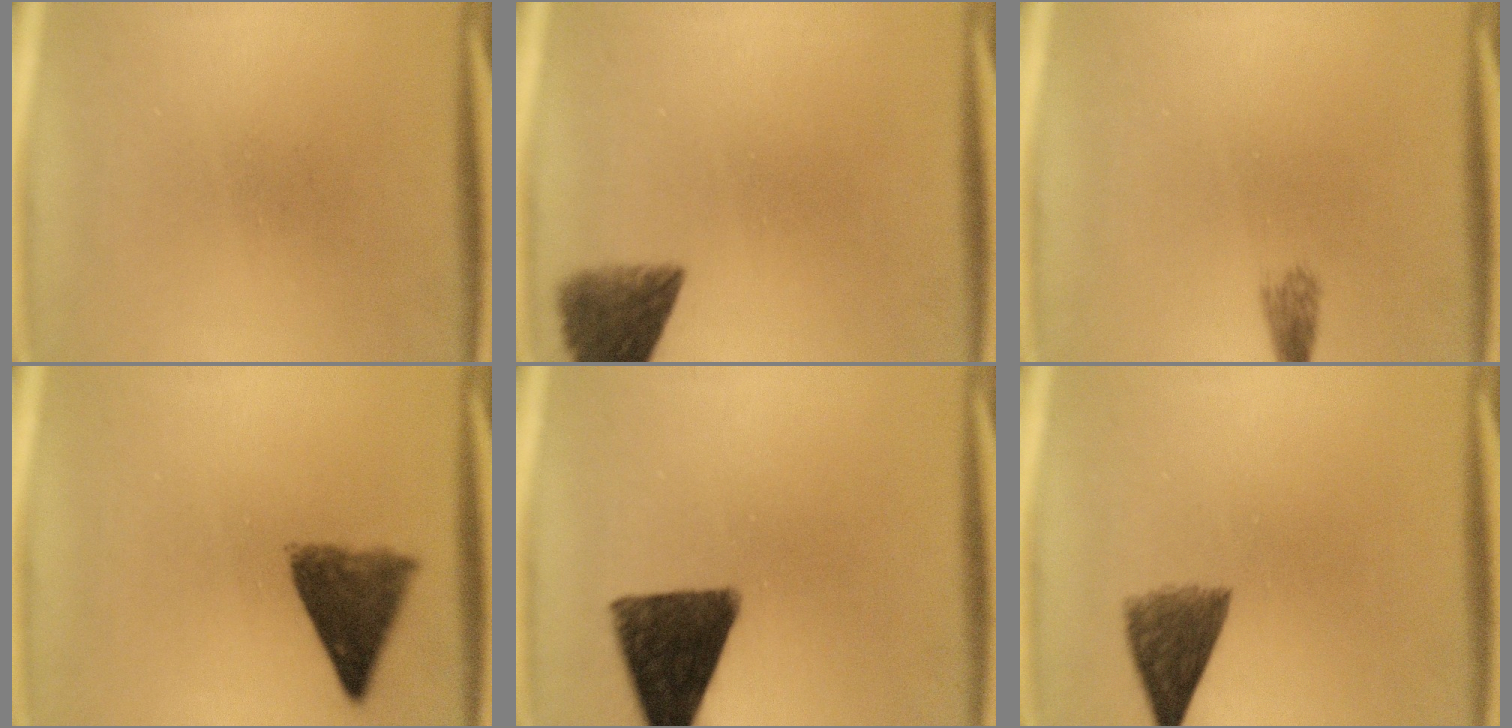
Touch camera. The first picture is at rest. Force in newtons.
{"total": 7.0}
{"total": 1.7}
{"total": 7.7}
{"total": 13.5}
{"total": 6.0}